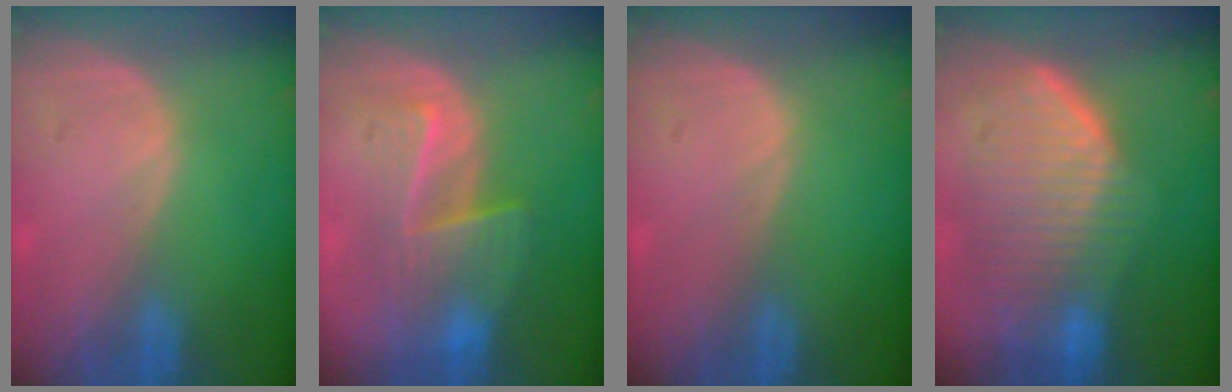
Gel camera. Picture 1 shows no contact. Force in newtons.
{"total": 6.8, "press": 6.8, "slide": 0.4}
{"total": 0.0}
{"total": 10.4, "press": 9.0, "slide": 5.1}